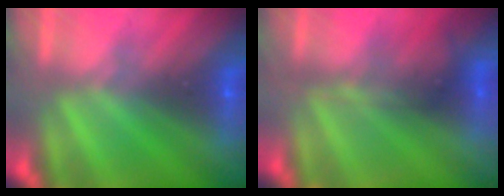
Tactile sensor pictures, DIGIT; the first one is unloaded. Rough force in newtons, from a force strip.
{"total": 3.7}